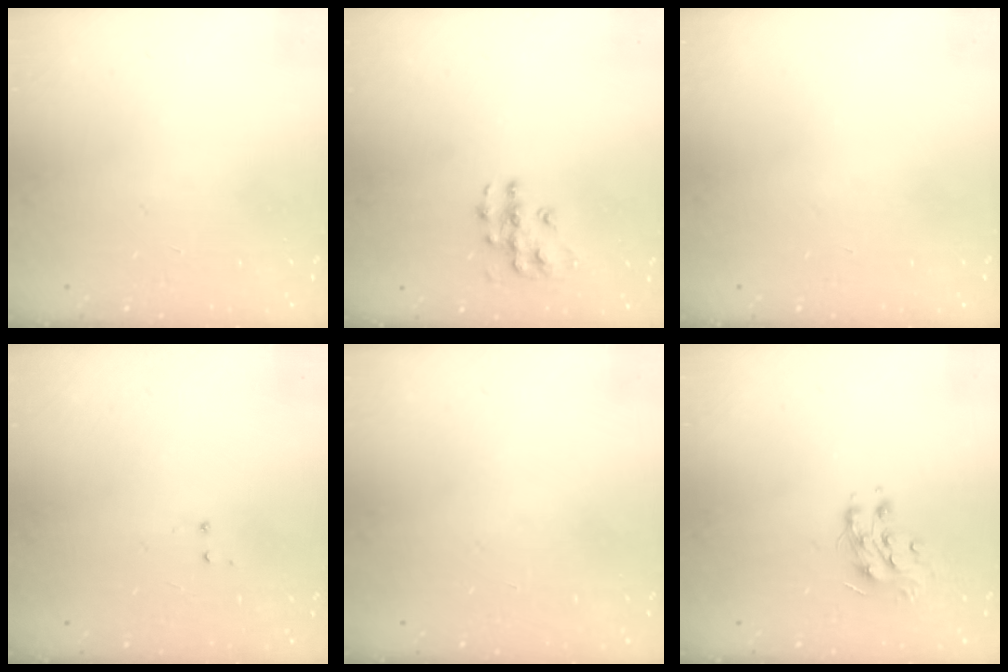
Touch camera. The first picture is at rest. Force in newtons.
{"total": 8.9, "press": 8.8, "slide": 0.6}
{"total": 0.0}
{"total": 3.5, "press": 3.5, "slide": 0.5}
{"total": 0.0}
{"total": 8.4, "press": 8.4, "slide": 0.2}